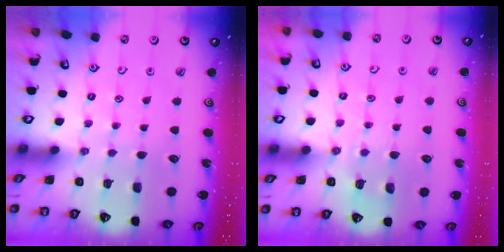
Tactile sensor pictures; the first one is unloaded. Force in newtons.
{"total": 2.8, "press": 2.5, "slide": 1.3}